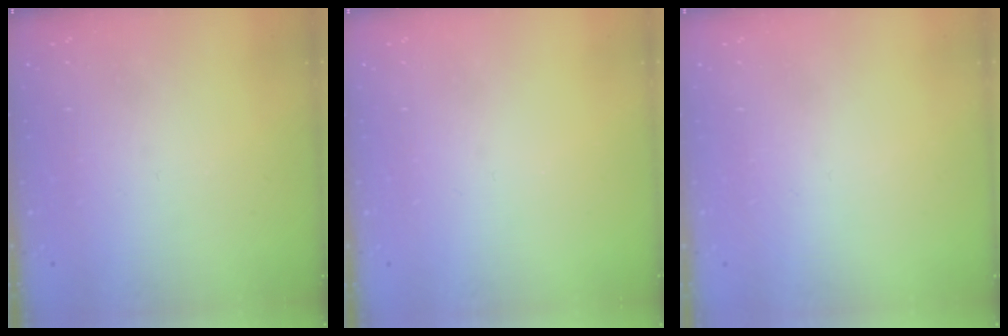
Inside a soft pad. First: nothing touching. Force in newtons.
{"total": 0.0}
{"total": 1.9, "press": 1.9, "slide": 0.1}